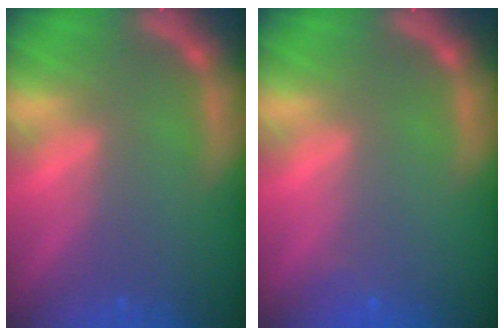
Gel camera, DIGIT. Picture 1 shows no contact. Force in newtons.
{"total": 0.9}